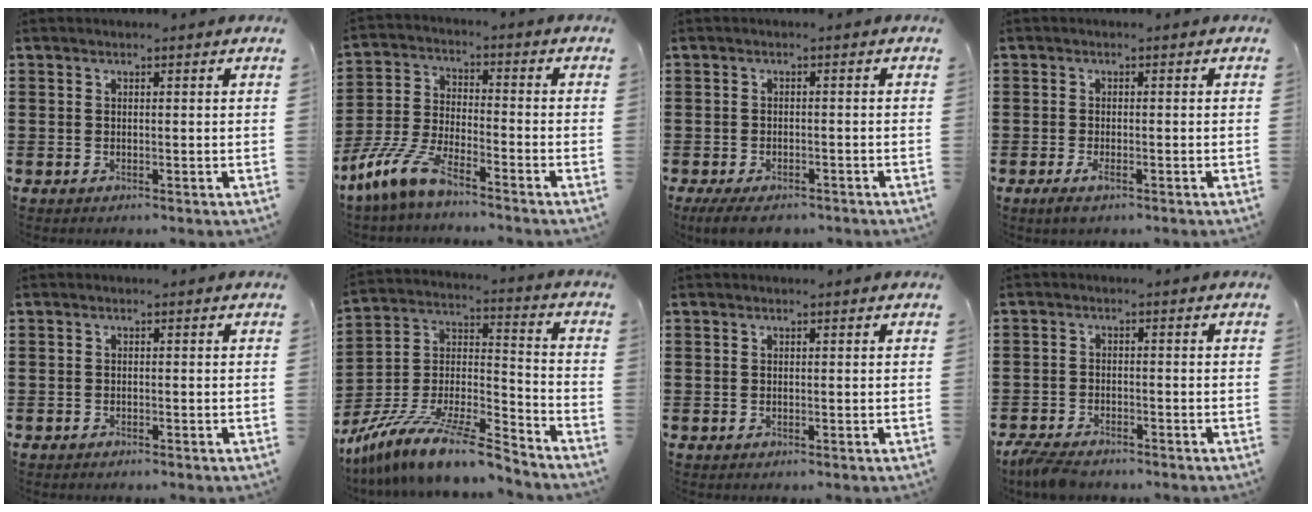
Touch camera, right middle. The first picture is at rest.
{"total": 8.5, "force": [-6.9, 1.3, 4.9], "torque": [-0.121, -0.007, -0.139]}
{"total": 2.8, "force": [-2.4, 0.7, 1.2], "torque": [-0.030, -0.002, -0.049]}
{"total": 2.1, "force": [-1.1, 0.6, 1.7], "torque": [-0.045, -0.008, -0.023]}
{"total": 0.7, "force": [-0.7, 0.0, 0.1], "torque": [-0.003, -0.001, -0.014]}
{"total": 13.9, "force": [-11.9, 0.9, 7.1], "torque": [-0.132, 0.016, -0.226]}
{"total": 0.0}
{"total": 3.5, "force": [-3.3, 0.8, 0.9], "torque": [-0.032, -0.002, -0.072]}